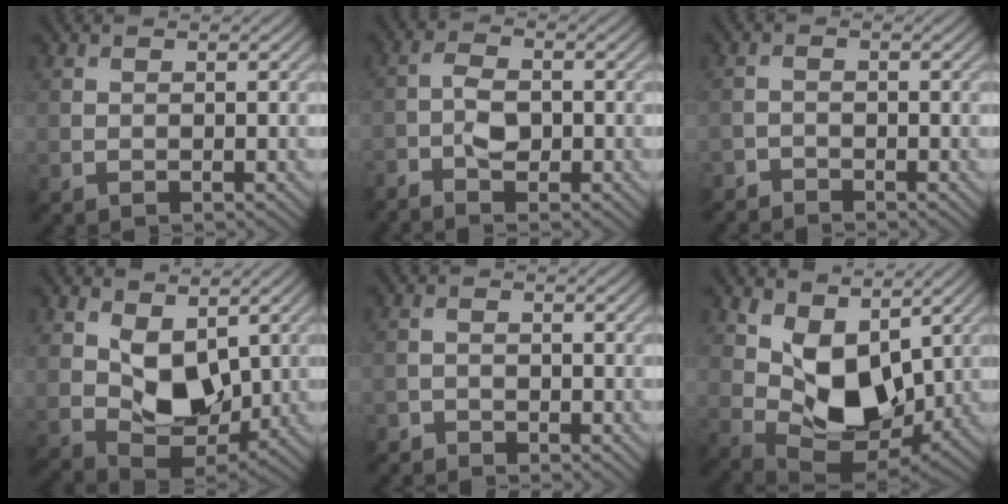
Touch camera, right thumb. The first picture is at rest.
{"total": 3.5, "force": [-1.9, 1.5, 2.6], "torque": [-0.053, 0.004, -0.043]}
{"total": 1.9, "force": [-1.9, 0.4, 0.1], "torque": [-0.002, -0.003, -0.043]}
{"total": 8.4, "force": [2.2, 5.3, 6.1], "torque": [-0.129, -0.009, 0.041]}
{"total": 1.6, "force": [-1.6, 0.4, 0.1], "torque": [-0.001, -0.001, -0.036]}
{"total": 10.3, "force": [3.1, 6.1, 7.7], "torque": [-0.150, -0.010, 0.058]}